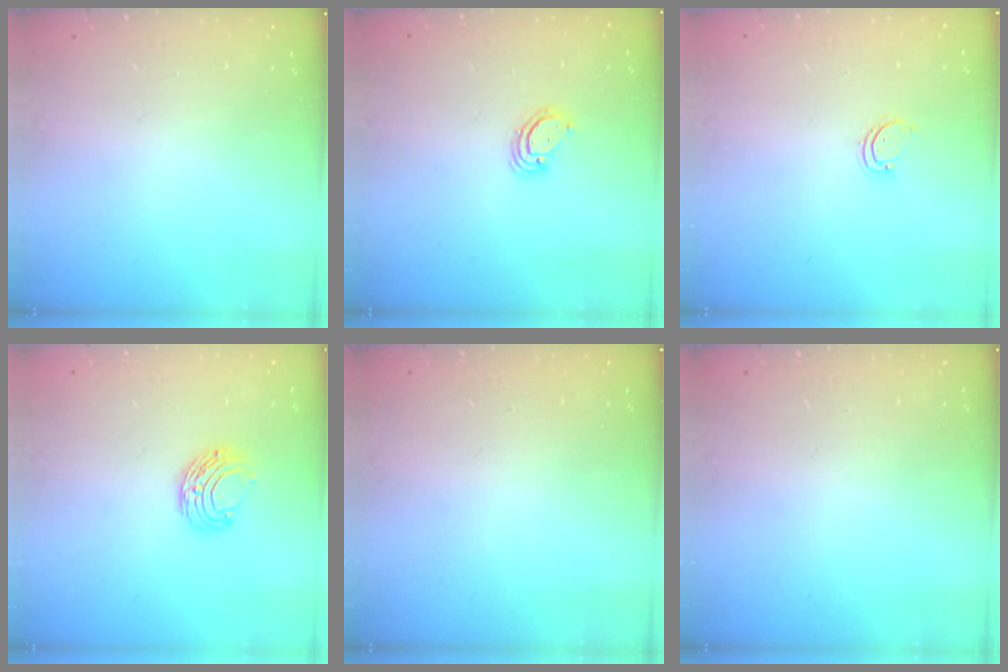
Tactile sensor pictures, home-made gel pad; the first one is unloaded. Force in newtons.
{"total": 2.9, "press": 2.9, "slide": 0.2}
{"total": 1.7, "press": 1.7, "slide": 0.3}
{"total": 7.5, "press": 7.5, "slide": 0.7}
{"total": 0.0}
{"total": 0.0}